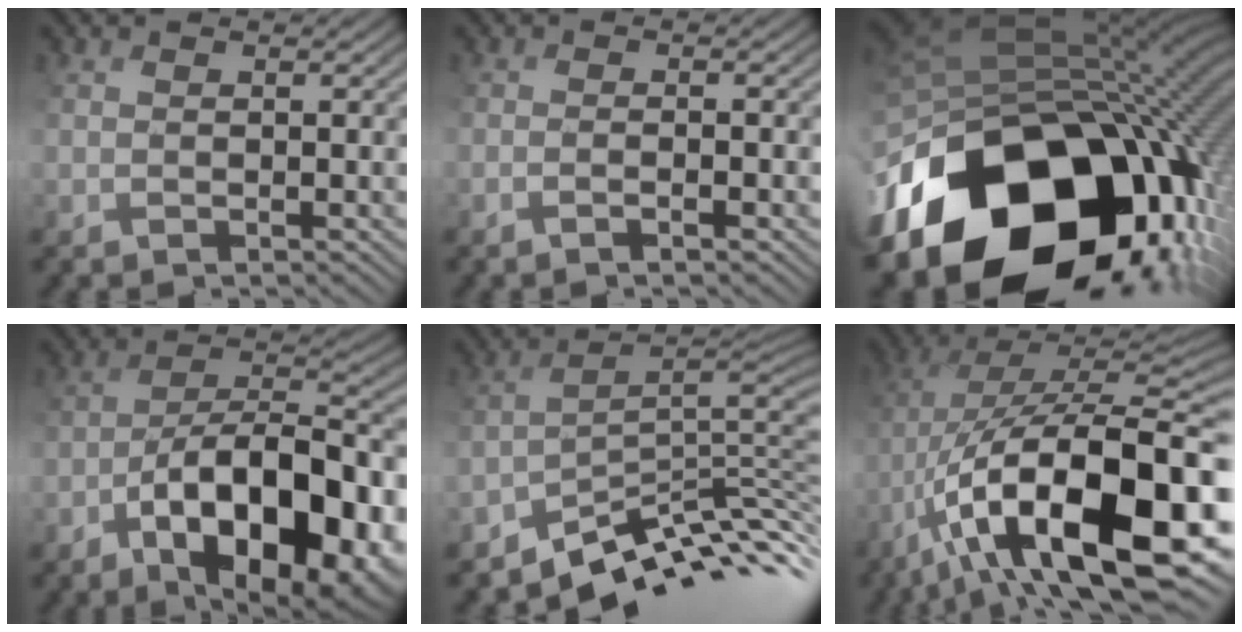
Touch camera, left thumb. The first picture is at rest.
{"total": 1.7, "force": [-1.2, 0.2, 1.3], "torque": [-0.025, 0.008, -0.027]}
{"total": 20.7, "force": [-8.2, 15.2, 11.5], "torque": [-0.256, -0.048, -0.101]}
{"total": 17.1, "force": [-8.2, 7.8, 12.9], "torque": [-0.188, -0.007, -0.117]}
{"total": 7.9, "force": [-5.4, 2.2, 5.4], "torque": [-0.092, 0.004, -0.088]}
{"total": 18.2, "force": [-5.5, 8.3, 15.2], "torque": [-0.266, -0.007, -0.083]}